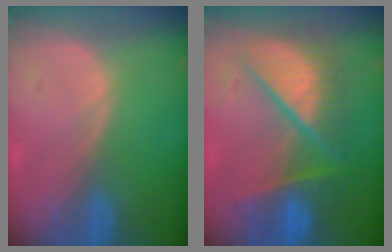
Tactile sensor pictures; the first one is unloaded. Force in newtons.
{"total": 10.4, "press": 10.3, "slide": 1.4}